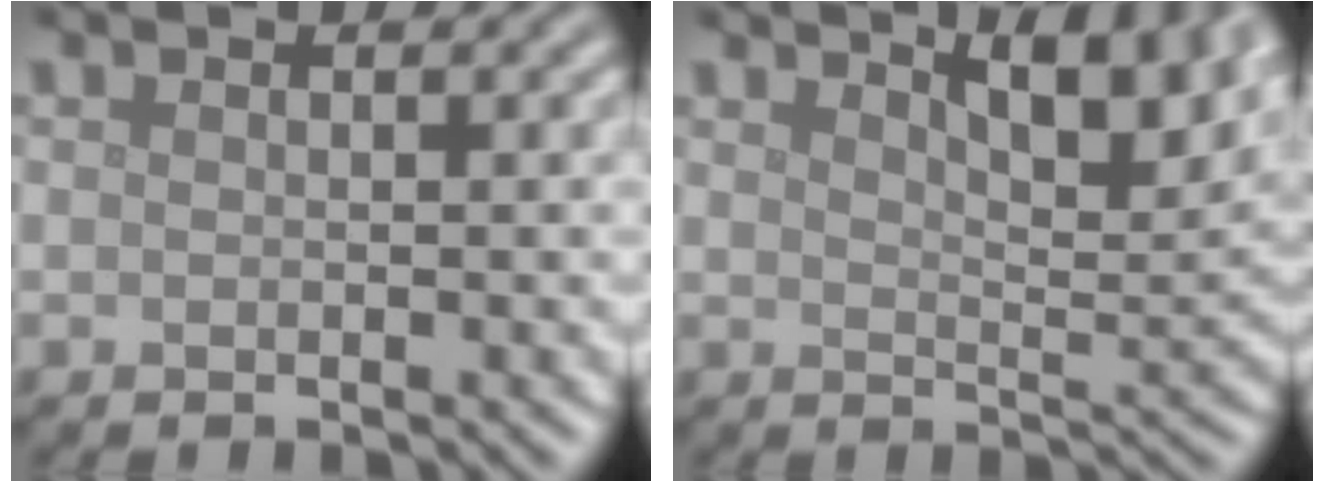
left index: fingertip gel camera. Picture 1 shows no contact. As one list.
[{"total": 5.7, "force": [3.7, 1.5, 4.0], "torque": [-0.053, 0.002, 0.055]}]